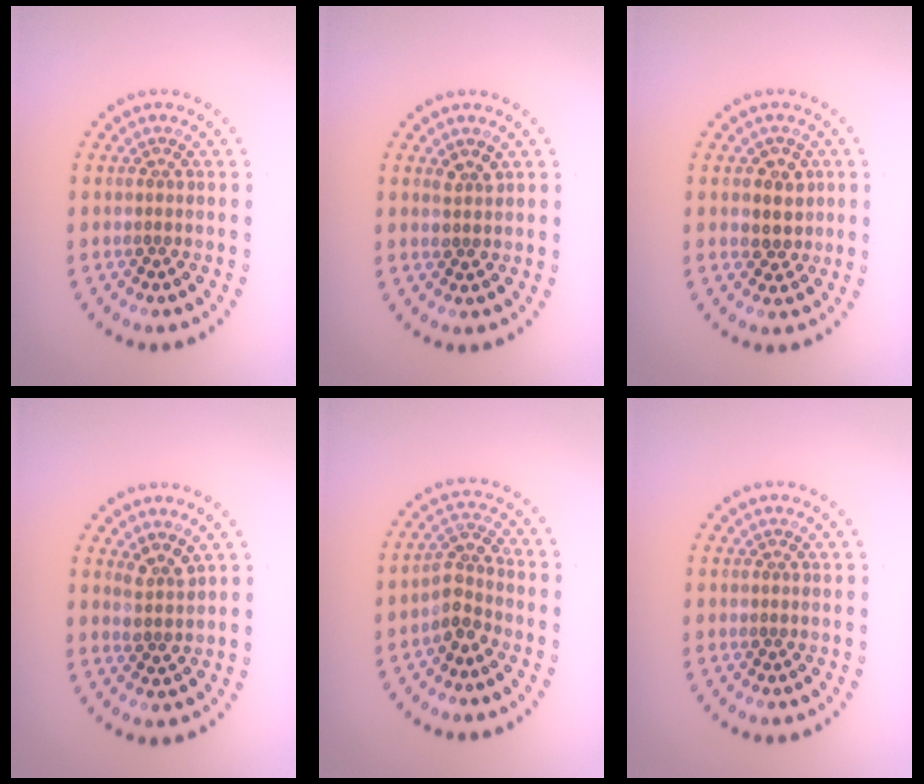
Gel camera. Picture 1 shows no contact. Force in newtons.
{"total": 1.2, "press": 1.1, "slide": 0.3}
{"total": 2.6, "press": 2.4, "slide": 1.0}
{"total": 1.8, "press": 1.5, "slide": 1.1}
{"total": 2.6, "press": 2.0, "slide": 1.6}
{"total": 0.0}